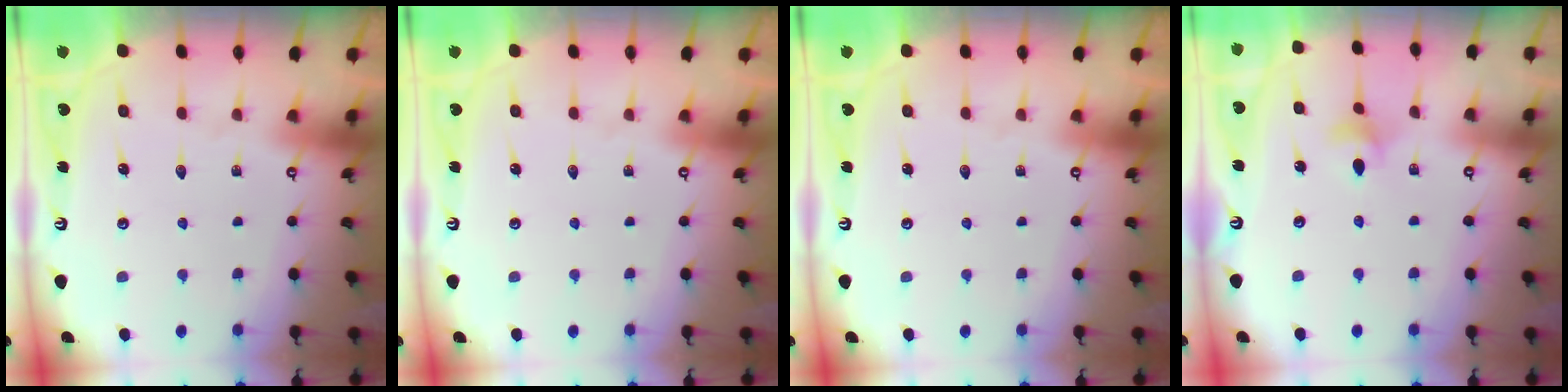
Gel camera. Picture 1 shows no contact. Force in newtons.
{"total": 0.0}
{"total": 0.0}
{"total": 4.2, "press": 4.1, "slide": 0.6}